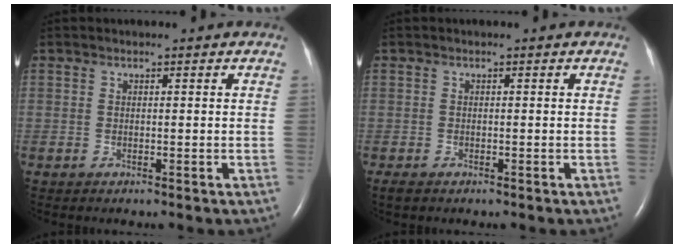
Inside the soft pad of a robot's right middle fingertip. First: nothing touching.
{"total": 1.2, "force": [-0.8, 0.6, 0.7], "torque": [-0.015, -0.003, -0.010]}